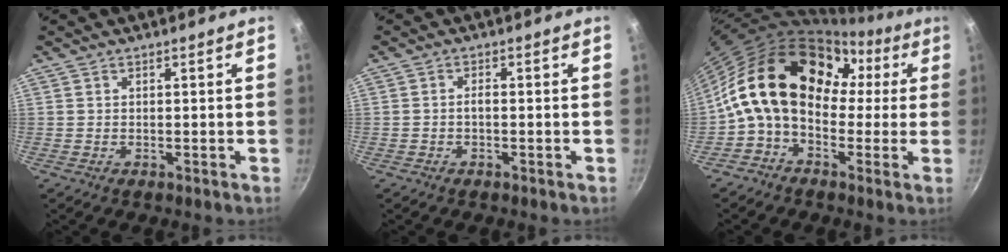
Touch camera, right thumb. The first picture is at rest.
{"total": 1.2, "force": [-0.4, 0.5, 1.0], "torque": [-0.019, 0.009, -0.008]}
{"total": 19.9, "force": [1.9, 14.4, 13.5], "torque": [-0.219, 0.050, 0.006]}